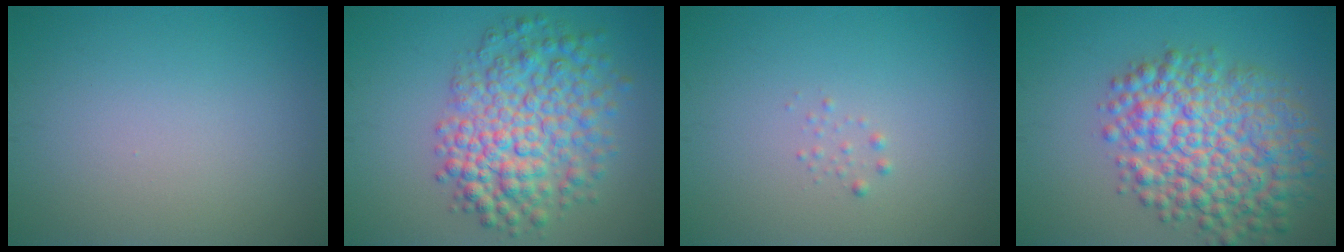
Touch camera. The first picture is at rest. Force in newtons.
{"total": 7.5, "press": 7.5, "slide": 0.2}
{"total": 0.6, "press": 0.6, "slide": 0.0}
{"total": 9.4, "press": 9.4, "slide": 0.3}